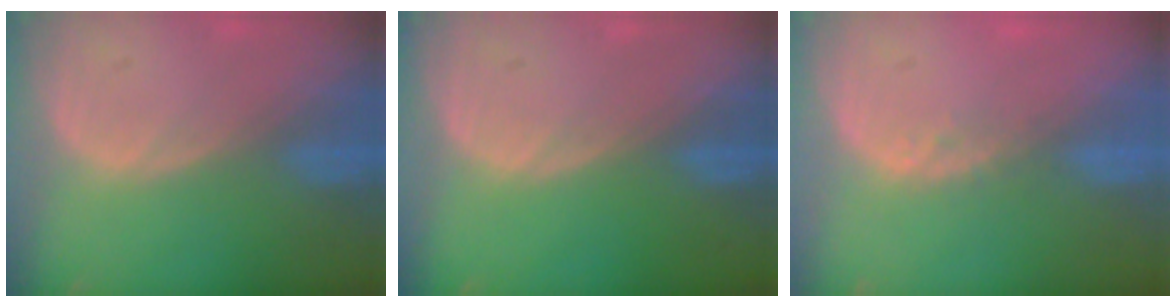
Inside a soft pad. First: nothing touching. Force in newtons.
{"total": 0.0}
{"total": 1.8, "press": 1.5, "slide": 1.0}